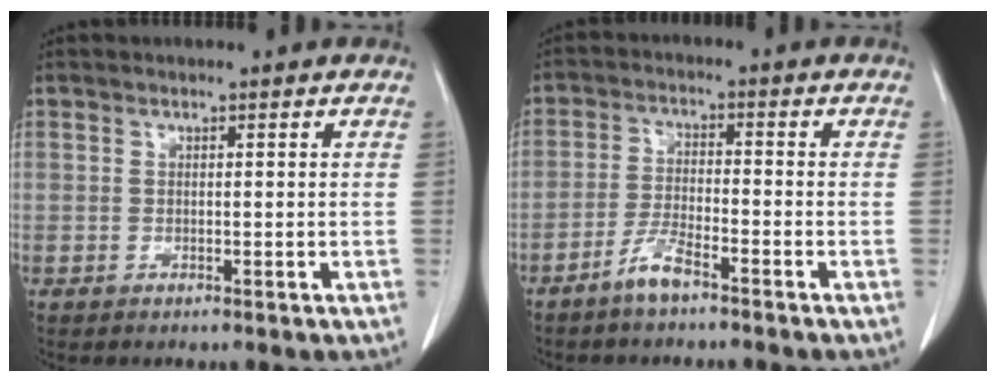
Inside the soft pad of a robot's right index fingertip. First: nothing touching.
{"total": 4.3, "force": [-3.2, 0.6, 2.7], "torque": [-0.062, -0.003, -0.062]}